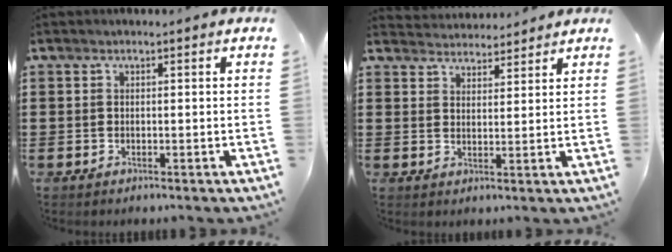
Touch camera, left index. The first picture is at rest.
{"total": 3.1, "force": [3.1, 0.3, -0.4], "torque": [-0.002, -0.011, 0.058]}